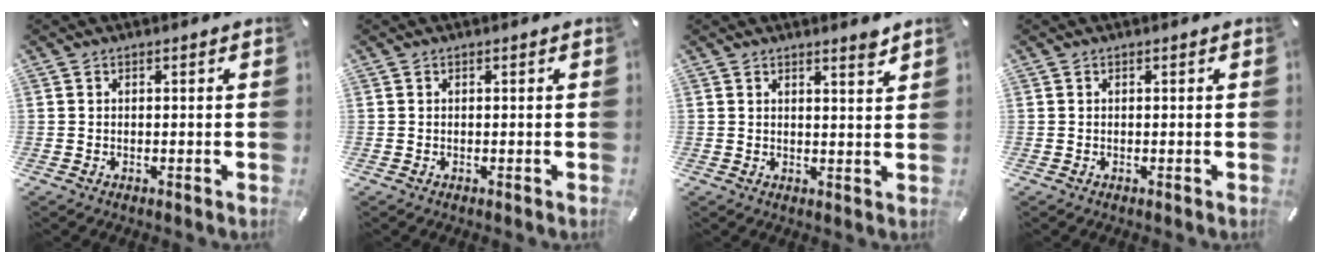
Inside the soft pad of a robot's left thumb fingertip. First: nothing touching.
{"total": 0.0}
{"total": 2.9, "force": [2.6, 0.1, 1.2], "torque": [-0.012, -0.021, 0.043]}
{"total": 0.0}